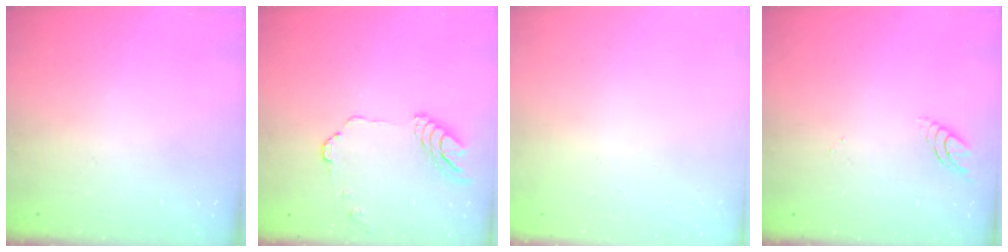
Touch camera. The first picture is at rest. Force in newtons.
{"total": 9.1, "press": 9.1, "slide": 0.4}
{"total": 0.0}
{"total": 4.1, "press": 4.1, "slide": 0.1}